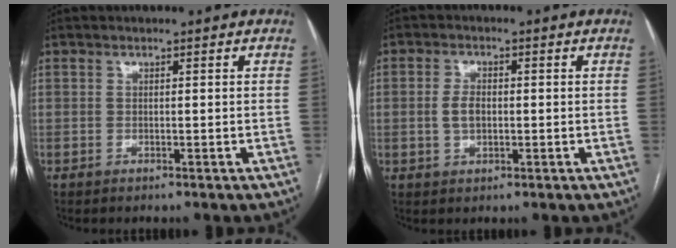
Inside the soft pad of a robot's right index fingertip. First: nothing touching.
{"total": 3.3, "force": [-0.2, 1.9, 2.7], "torque": [-0.056, 0.004, -0.002]}